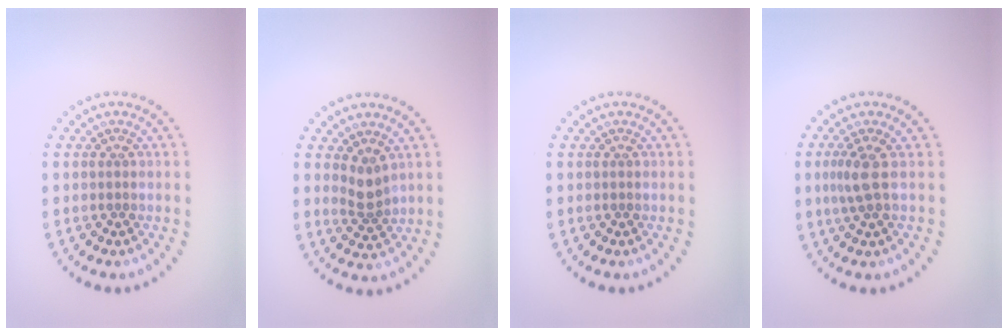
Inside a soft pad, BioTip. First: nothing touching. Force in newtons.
{"total": 2.0, "press": 1.5, "slide": 1.3}
{"total": 0.0}
{"total": 1.9, "press": 1.6, "slide": 1.1}